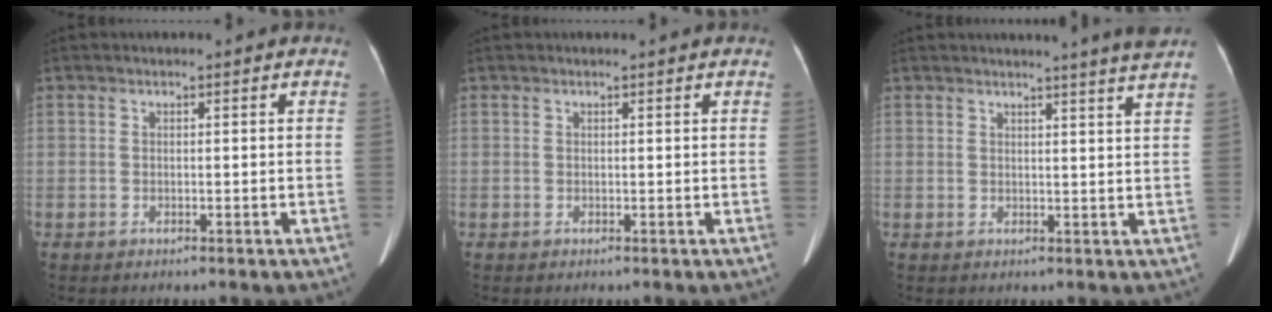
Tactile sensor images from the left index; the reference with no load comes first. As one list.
[{"total": 0.5, "force": [0.5, 0.0, 0.1], "torque": [-0.003, 0.002, 0.005]}, {"total": 5.1, "force": [4.5, -1.4, 2.1], "torque": [-0.026, -0.009, 0.038]}]